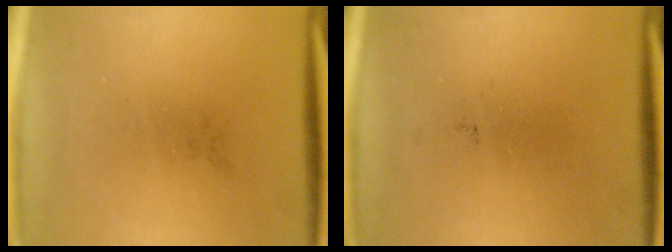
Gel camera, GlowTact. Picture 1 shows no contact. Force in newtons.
{"total": 0.0}